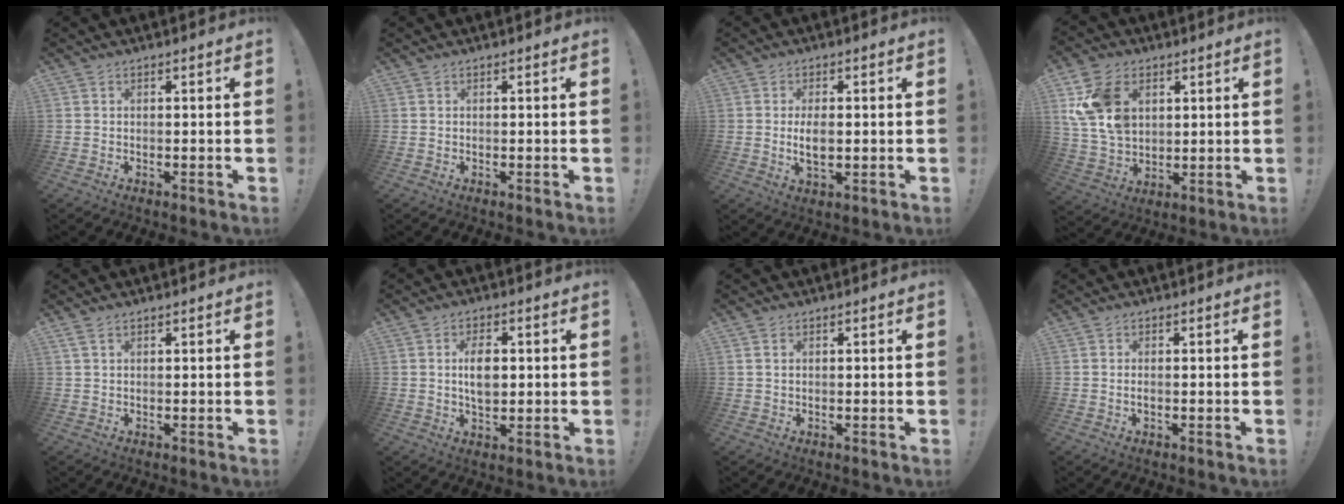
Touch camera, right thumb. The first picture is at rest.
{"total": 0.0}
{"total": 5.0, "force": [-0.1, 2.5, 4.4], "torque": [-0.077, -0.003, -0.006]}
{"total": 15.1, "force": [5.2, 11.0, 9.0], "torque": [-0.168, -0.018, 0.102]}
{"total": 2.0, "force": [1.2, 0.9, 1.3], "torque": [-0.026, 0.000, 0.023]}
{"total": 7.3, "force": [0.8, 4.6, 5.6], "torque": [-0.092, -0.001, 0.008]}
{"total": 1.1, "force": [0.6, 0.7, 0.6], "torque": [-0.015, 0.003, 0.010]}
{"total": 0.8, "force": [-0.2, 0.2, 0.7], "torque": [-0.014, 0.000, -0.005]}